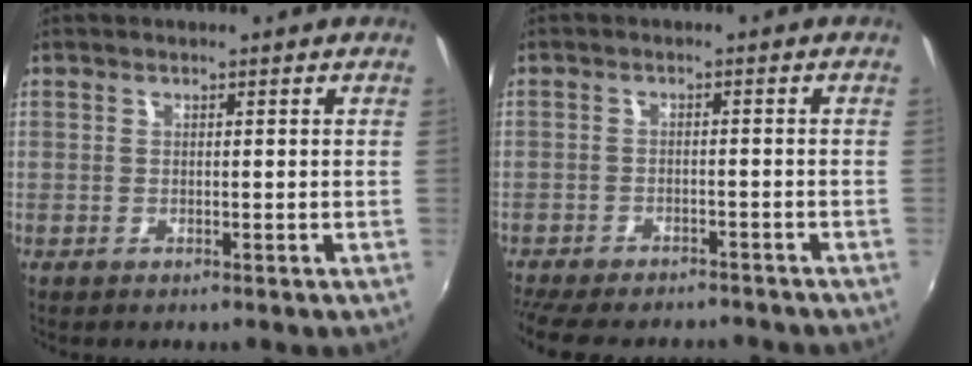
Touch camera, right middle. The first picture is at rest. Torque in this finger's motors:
{"motor_torque": [1.04, -1.10, 0.46, 0.16]}